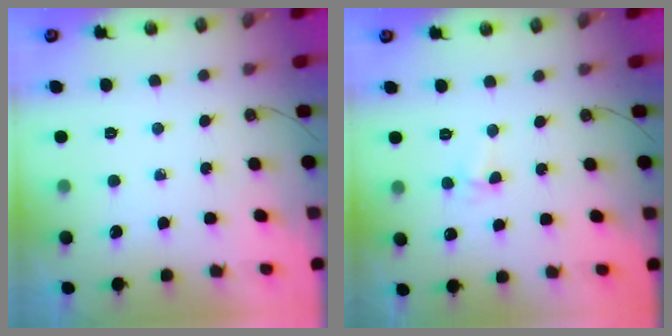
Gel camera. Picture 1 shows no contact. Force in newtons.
{"total": 3.2, "press": 3.2, "slide": 0.4}